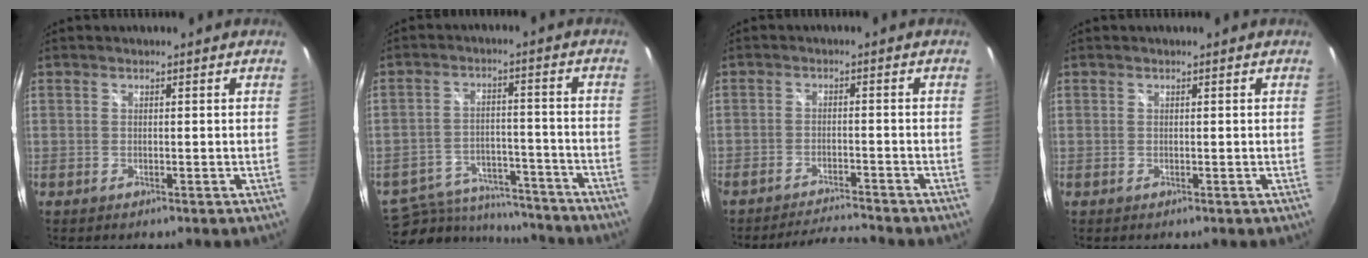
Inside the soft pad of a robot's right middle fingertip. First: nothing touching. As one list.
[{"total": 14.3, "force": [-12.0, 6.2, 4.7], "torque": [-0.110, 0.010, -0.162]}, {"total": 5.9, "force": [-5.8, -0.1, 1.3], "torque": [-0.039, 0.005, -0.095]}, {"total": 0.0}]